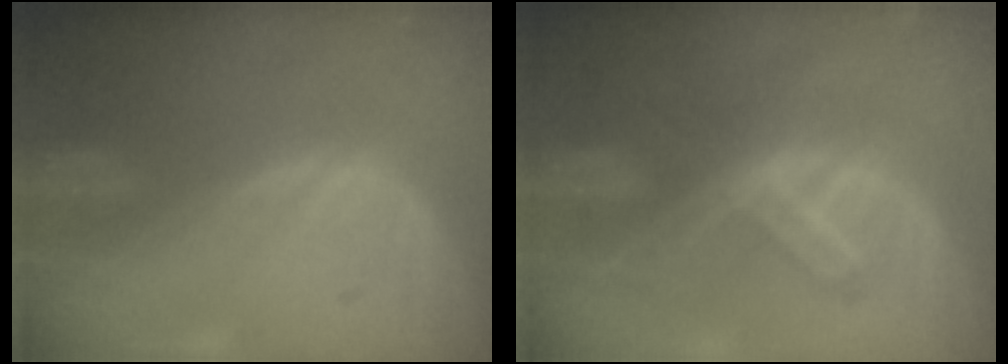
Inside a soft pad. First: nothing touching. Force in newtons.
{"total": 6.9, "press": 5.9, "slide": 3.5}